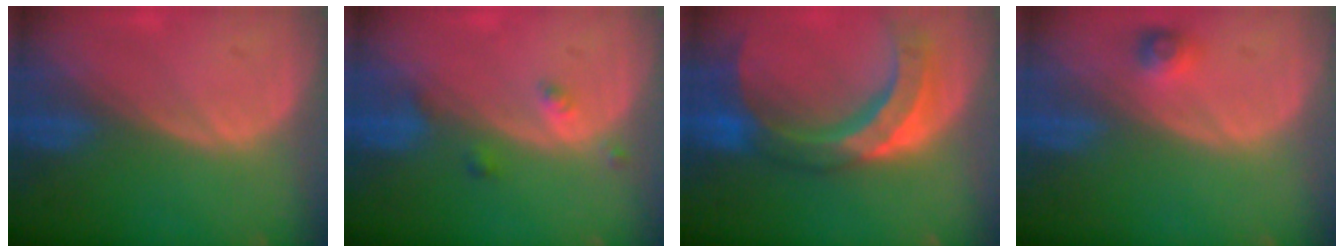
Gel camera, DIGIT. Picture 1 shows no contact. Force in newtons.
{"total": 2.1, "press": 2.1, "slide": 0.2}
{"total": 11.4, "press": 9.6, "slide": 6.0}
{"total": 2.3, "press": 2.2, "slide": 0.7}